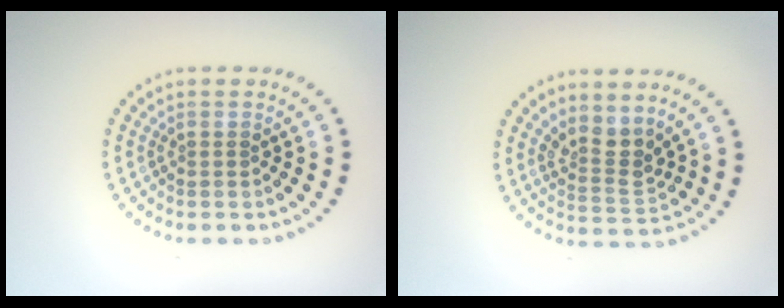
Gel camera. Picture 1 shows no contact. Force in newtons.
{"total": 2.8, "press": 2.1, "slide": 1.8}